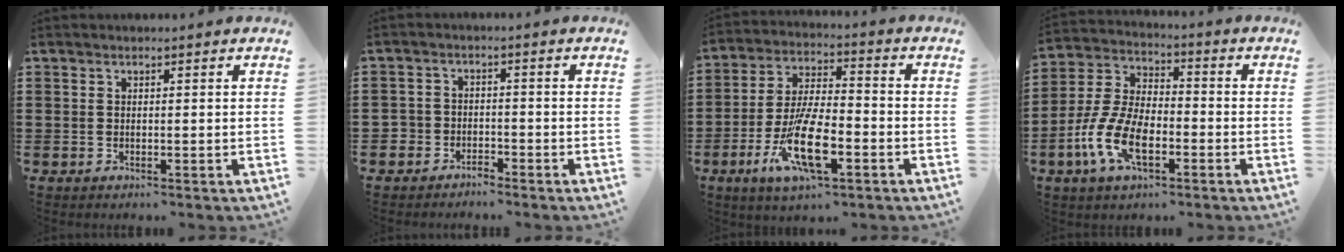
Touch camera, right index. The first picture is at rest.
{"total": 2.7, "force": [-2.5, 1.0, -0.2], "torque": [-0.005, -0.002, -0.054]}
{"total": 12.2, "force": [-4.8, 4.2, 10.4], "torque": [-0.223, -0.004, -0.090]}
{"total": 10.1, "force": [-4.0, 4.9, 7.9], "torque": [-0.201, -0.008, -0.080]}